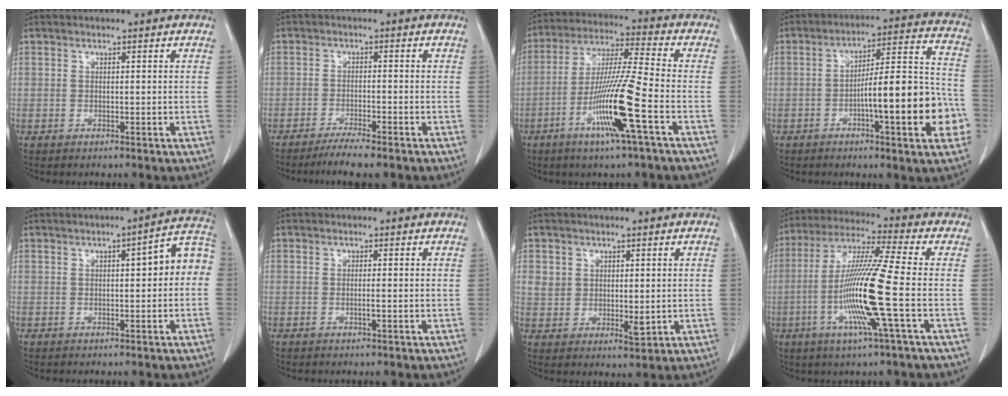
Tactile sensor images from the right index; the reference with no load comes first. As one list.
[{"total": 5.0, "force": [-4.1, 0.0, 3.0], "torque": [-0.051, -0.011, -0.069]}, {"total": 13.4, "force": [-5.2, -1.0, 12.4], "torque": [-0.243, -0.015, -0.102]}, {"total": 16.4, "force": [-4.7, 2.7, 15.5], "torque": [-0.208, 0.025, -0.064]}, {"total": 6.7, "force": [0.4, 1.6, 6.4], "torque": [-0.075, 0.031, -0.002]}, {"total": 0.8, "force": [-0.2, -0.1, 0.7], "torque": [-0.015, -0.001, -0.004]}, {"total": 4.8, "force": [1.1, 3.7, 2.9], "torque": [-0.042, -0.008, 0.028]}, {"total": 14.6, "force": [-3.3, -1.3, 14.1], "torque": [-0.285, -0.013, -0.076]}]